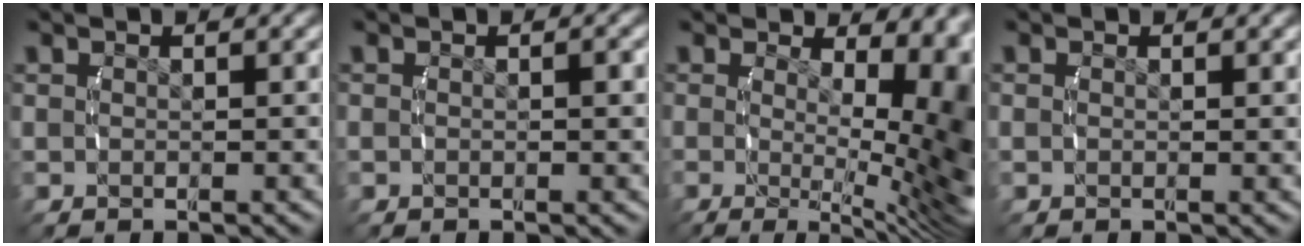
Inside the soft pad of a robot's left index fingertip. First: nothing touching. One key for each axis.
{"total": 1.1, "fx": -0.2, "fy": 0.5, "fz": 1.0, "tx": -0.019, "ty": -0.001, "tz": -0.005}
{"total": 10.2, "fx": -1.3, "fy": 4.1, "fz": 9.2, "tx": -0.107, "ty": -0.046, "tz": -0.006}
{"total": 0.9, "fx": 0.0, "fy": 0.5, "fz": 0.8, "tx": -0.018, "ty": -0.004, "tz": -0.001}